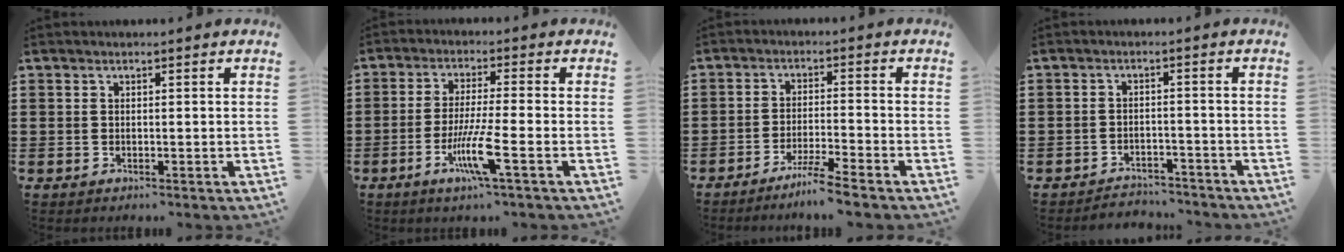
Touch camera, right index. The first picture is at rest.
{"total": 7.6, "force": [-3.2, 0.2, 6.9], "torque": [-0.138, -0.017, -0.062]}
{"total": 4.6, "force": [-4.0, -0.7, 2.2], "torque": [-0.051, -0.015, -0.079]}
{"total": 3.1, "force": [-3.1, 0.6, -0.2], "torque": [-0.004, 0.001, -0.068]}